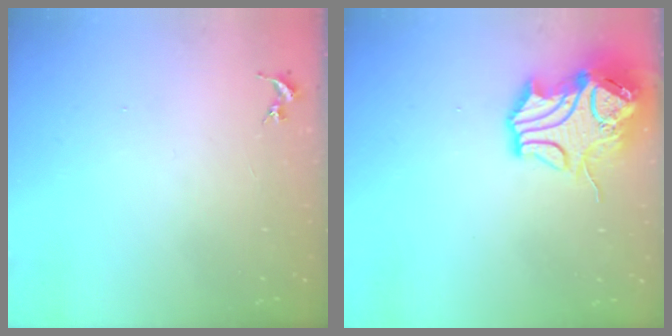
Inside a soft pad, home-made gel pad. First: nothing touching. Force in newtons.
{"total": 14.6, "press": 14.5, "slide": 2.1}